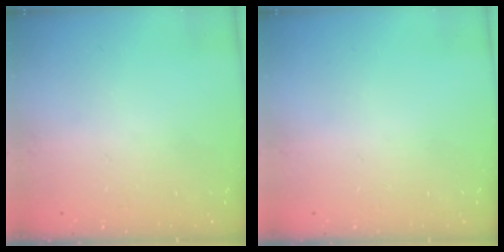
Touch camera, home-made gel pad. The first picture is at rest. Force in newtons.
{"total": 0.0}